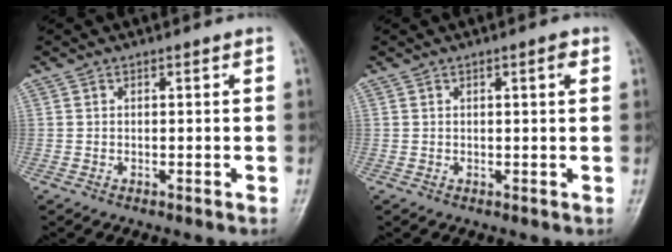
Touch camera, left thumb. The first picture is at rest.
{"total": 1.8, "force": [0.7, 0.4, 1.6], "torque": [-0.023, 0.000, 0.010]}